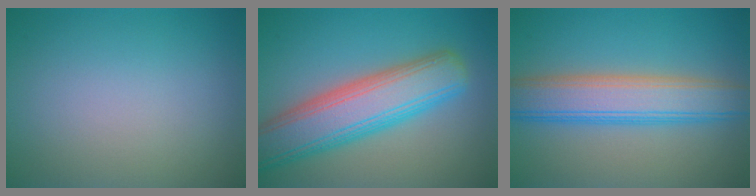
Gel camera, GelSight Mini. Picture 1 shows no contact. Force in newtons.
{"total": 8.6, "press": 8.6, "slide": 0.4}
{"total": 6.1, "press": 6.1, "slide": 0.4}